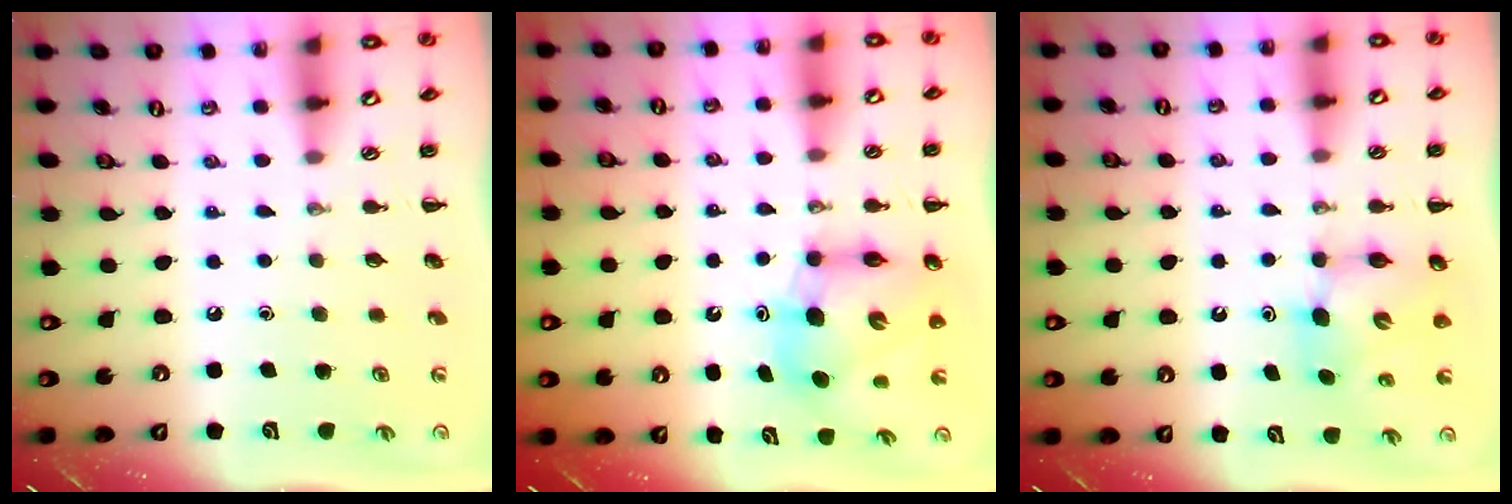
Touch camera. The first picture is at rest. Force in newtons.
{"total": 8.4, "press": 8.0, "slide": 2.5}
{"total": 7.3, "press": 7.1, "slide": 1.4}